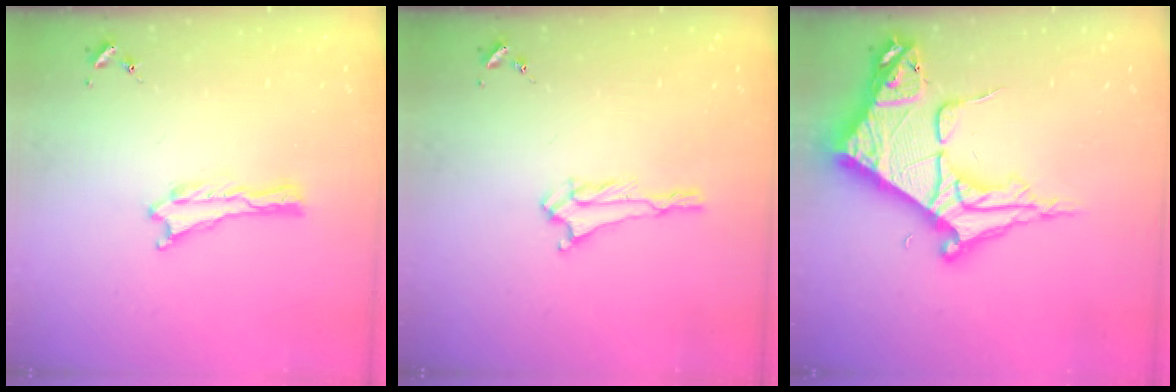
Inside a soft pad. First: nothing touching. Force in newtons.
{"total": 1.9, "press": 1.9, "slide": 0.4}
{"total": 10.6, "press": 10.5, "slide": 1.3}